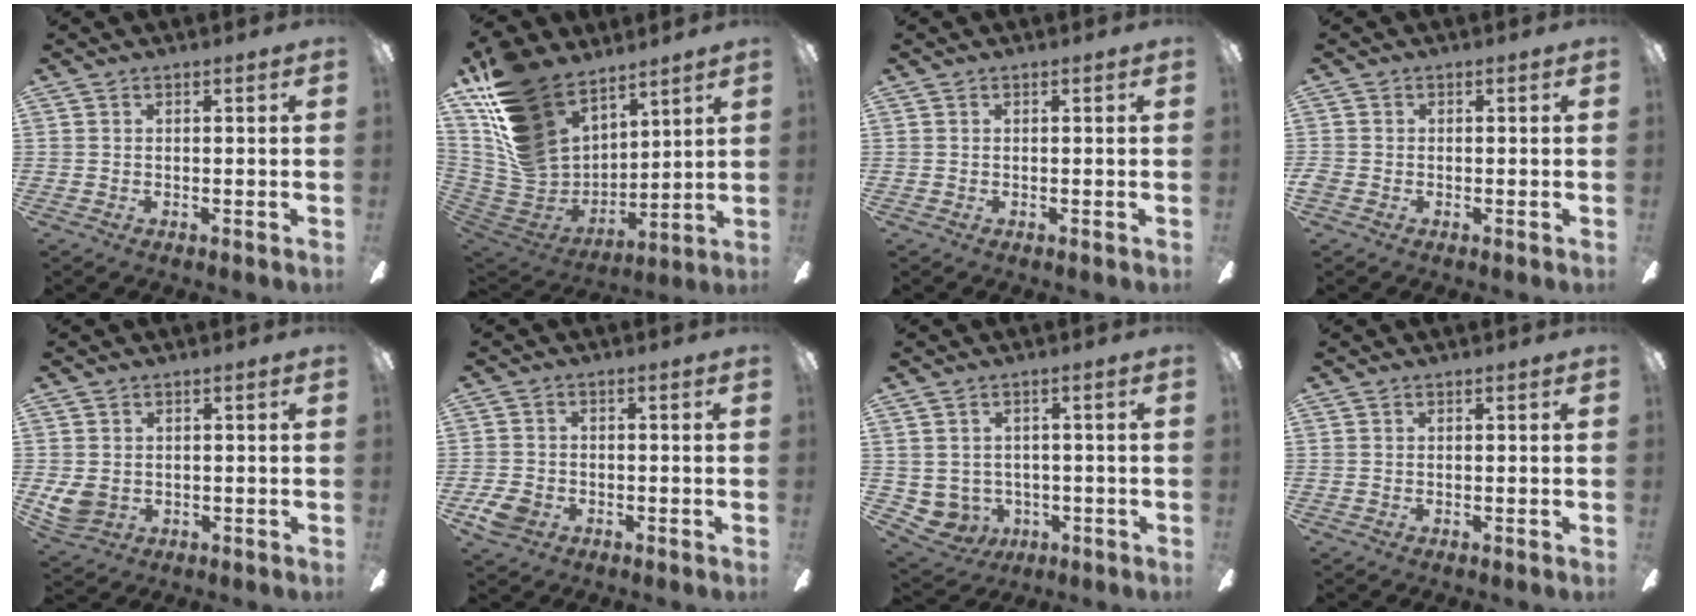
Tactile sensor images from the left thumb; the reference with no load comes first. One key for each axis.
{"total": 21.2, "fx": 12.8, "fy": 13.2, "fz": 10.5, "tx": -0.237, "ty": -0.075, "tz": 0.244}
{"total": 0.0}
{"total": 1.7, "fx": -0.7, "fy": 1.4, "fz": 0.6, "tx": -0.007, "ty": 0.006, "tz": -0.013}
{"total": 5.3, "fx": 0.0, "fy": 4.7, "fz": 2.5, "tx": -0.058, "ty": 0.000, "tz": 0.002}
{"total": 5.2, "fx": -2.5, "fy": 3.8, "fz": 2.5, "tx": -0.063, "ty": 0.010, "tz": -0.048}
{"total": 4.9, "fx": 0.1, "fy": 4.9, "fz": 0.4, "tx": -0.047, "ty": -0.008, "tz": 0.006}
{"total": 0.0}